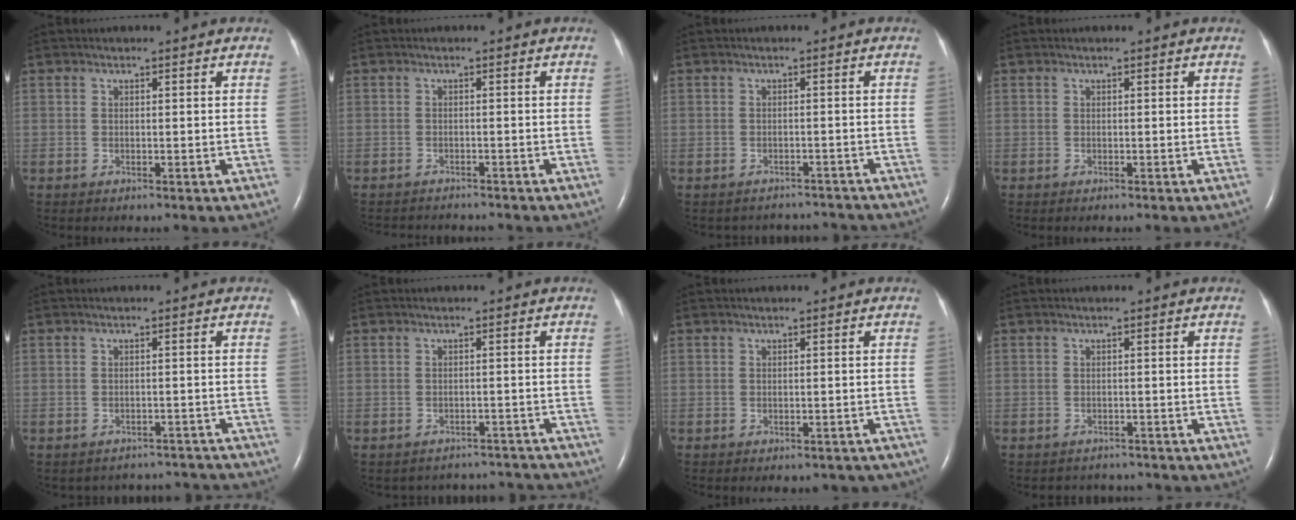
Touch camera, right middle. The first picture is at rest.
{"total": 5.5, "force": [-5.3, 0.9, 1.2], "torque": [-0.011, -0.008, -0.071]}
{"total": 5.5, "force": [-5.2, 1.6, -0.6], "torque": [0.006, 0.015, -0.056]}
{"total": 0.0}
{"total": 7.0, "force": [-6.6, 2.4, -0.4], "torque": [0.006, 0.026, -0.062]}
{"total": 7.7, "force": [-7.3, 2.4, -0.5], "torque": [0.007, 0.029, -0.071]}
{"total": 6.1, "force": [-5.2, 2.5, 1.8], "torque": [-0.012, 0.007, -0.049]}
{"total": 3.7, "force": [-3.4, 1.4, -0.2], "torque": [-0.001, 0.002, -0.042]}